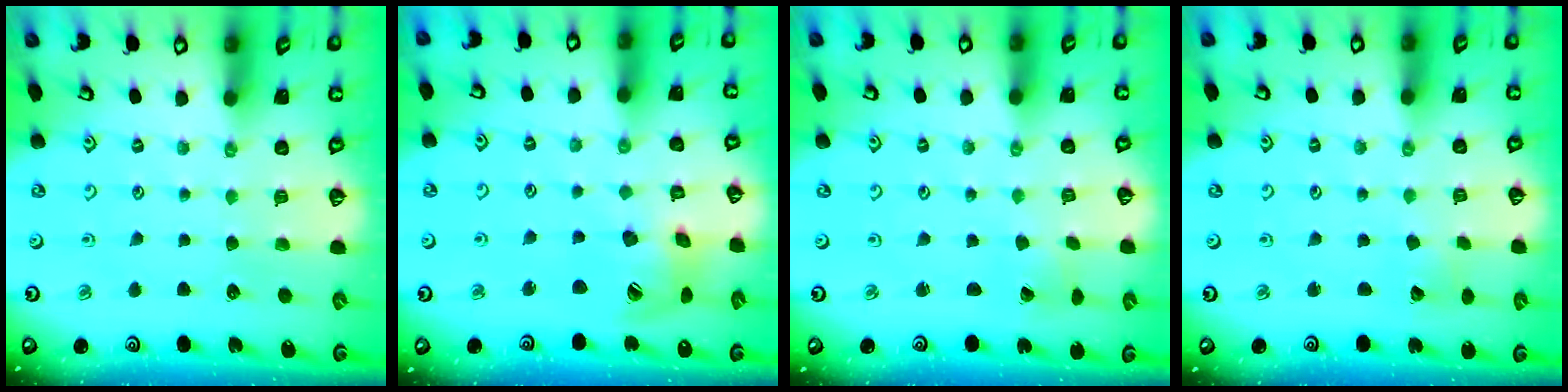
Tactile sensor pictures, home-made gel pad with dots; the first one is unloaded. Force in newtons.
{"total": 16.7, "press": 16.5, "slide": 2.6}
{"total": 1.8, "press": 1.8, "slide": 0.1}
{"total": 2.8, "press": 2.8, "slide": 0.4}